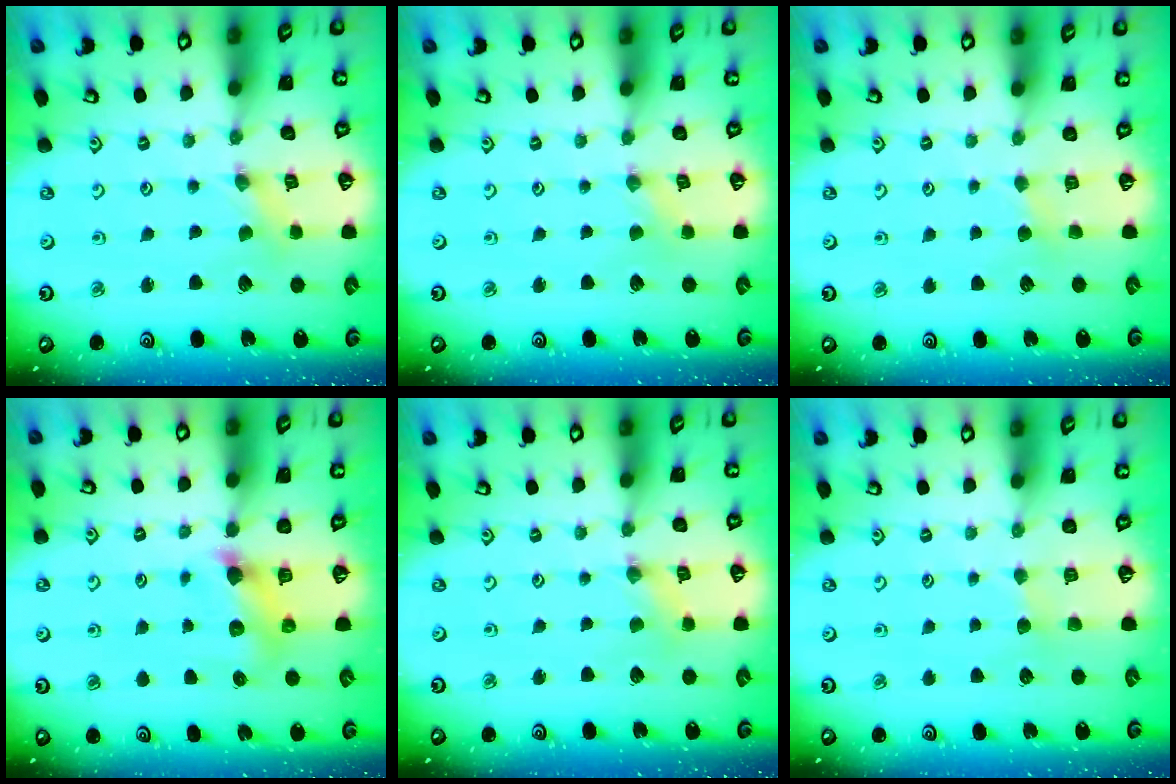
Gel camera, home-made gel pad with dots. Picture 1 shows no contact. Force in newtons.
{"total": 0.0}
{"total": 2.8, "press": 2.8, "slide": 0.3}
{"total": 7.2, "press": 7.2, "slide": 0.6}
{"total": 1.4, "press": 1.4, "slide": 0.2}
{"total": 2.9, "press": 2.9, "slide": 0.4}